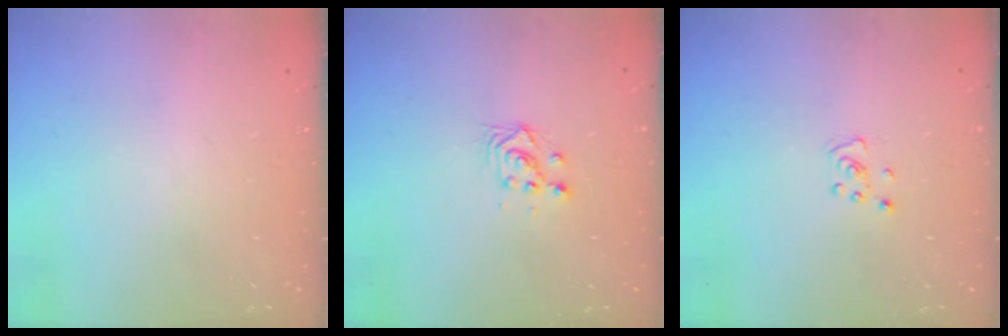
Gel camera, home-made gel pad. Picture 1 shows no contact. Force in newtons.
{"total": 3.0, "press": 3.0, "slide": 0.1}
{"total": 3.2, "press": 3.2, "slide": 0.2}